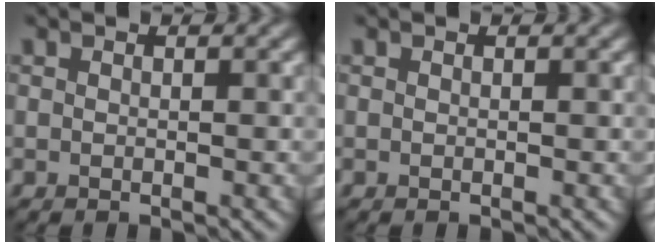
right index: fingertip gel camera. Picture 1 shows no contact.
{"total": 0.0}